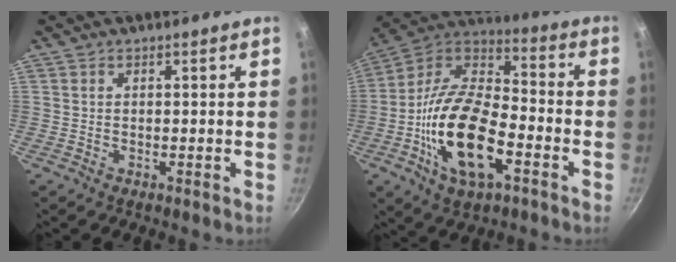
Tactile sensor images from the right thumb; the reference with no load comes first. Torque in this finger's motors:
{"motor_torque": [-0.33, 1.47, 2.08, -0.69, 0.24]}